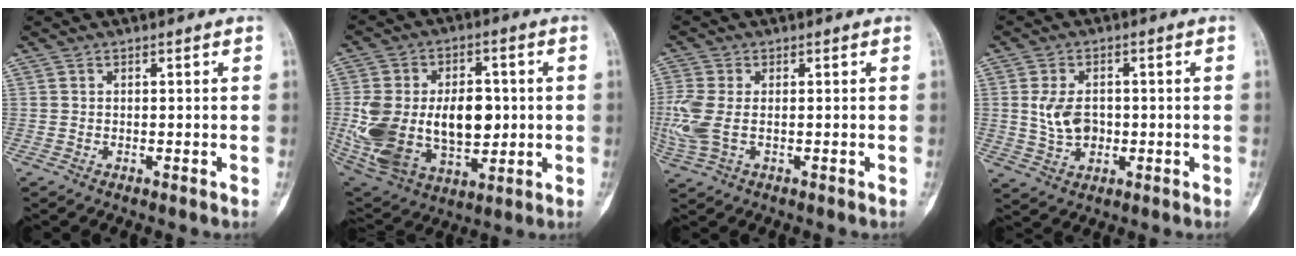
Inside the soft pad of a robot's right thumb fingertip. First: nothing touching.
{"total": 23.3, "force": [-0.1, 14.8, 18.1], "torque": [-0.337, -0.001, 0.027]}
{"total": 6.8, "force": [-0.4, 3.9, 5.6], "torque": [-0.163, -0.004, -0.006]}
{"total": 6.9, "force": [0.1, 4.8, 4.9], "torque": [-0.081, 0.001, 0.009]}